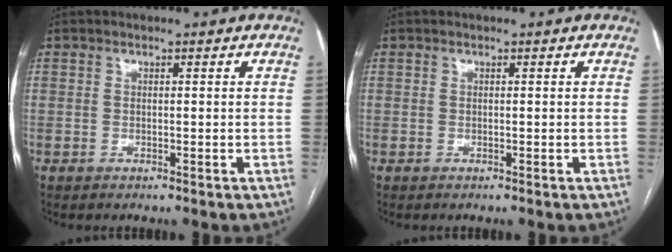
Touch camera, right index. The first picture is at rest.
{"total": 0.0}